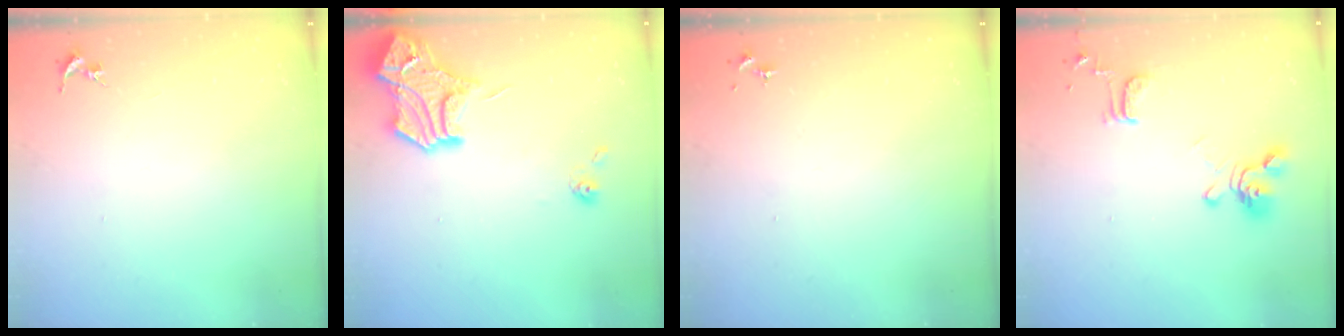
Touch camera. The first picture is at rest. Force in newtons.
{"total": 15.5, "press": 15.4, "slide": 1.4}
{"total": 0.0}
{"total": 14.3, "press": 14.3, "slide": 1.3}